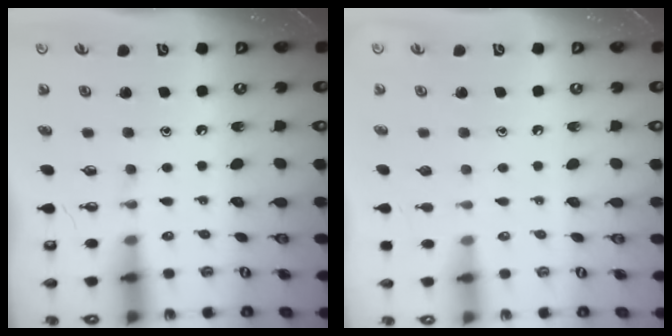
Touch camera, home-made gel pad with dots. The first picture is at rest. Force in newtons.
{"total": 0.0}